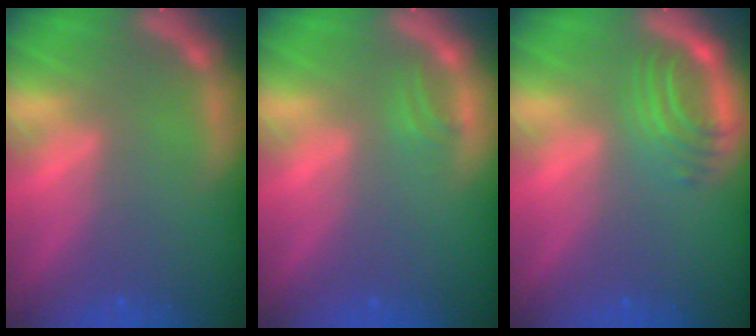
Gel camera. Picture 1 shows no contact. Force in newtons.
{"total": 0.9}
{"total": 4.0}